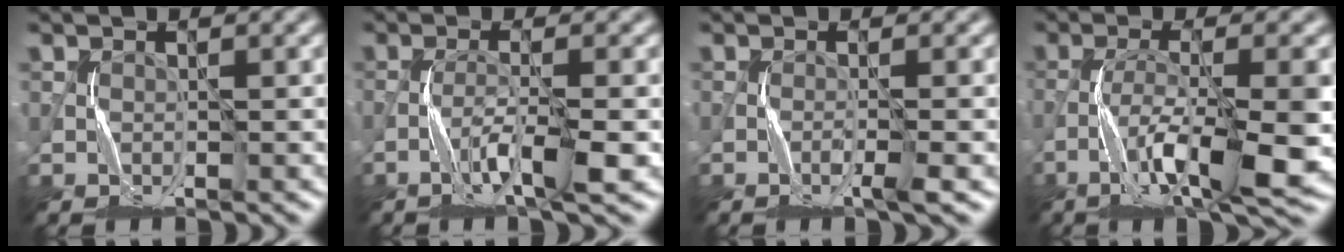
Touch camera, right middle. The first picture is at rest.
{"total": 3.9, "force": [-1.9, 0.2, 3.4], "torque": [-0.067, 0.007, -0.040]}
{"total": 1.9, "force": [-0.8, 0.1, 1.8], "torque": [-0.027, 0.009, -0.020]}
{"total": 8.7, "force": [-4.0, 1.6, 7.6], "torque": [-0.136, 0.001, -0.072]}